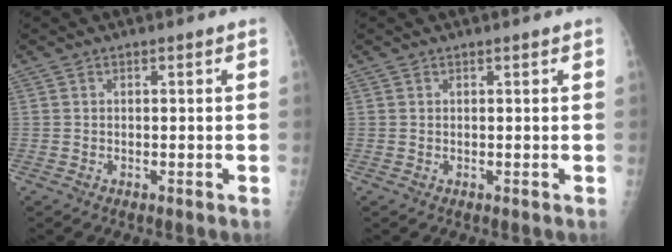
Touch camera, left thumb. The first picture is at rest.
{"total": 0.0}